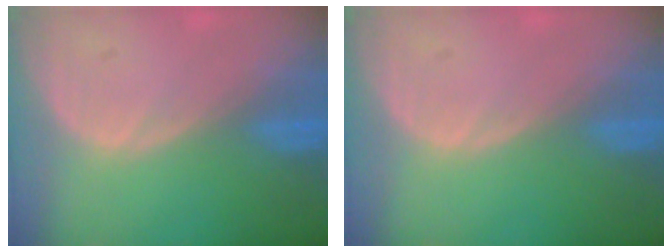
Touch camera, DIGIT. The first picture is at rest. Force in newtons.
{"total": 0.0}